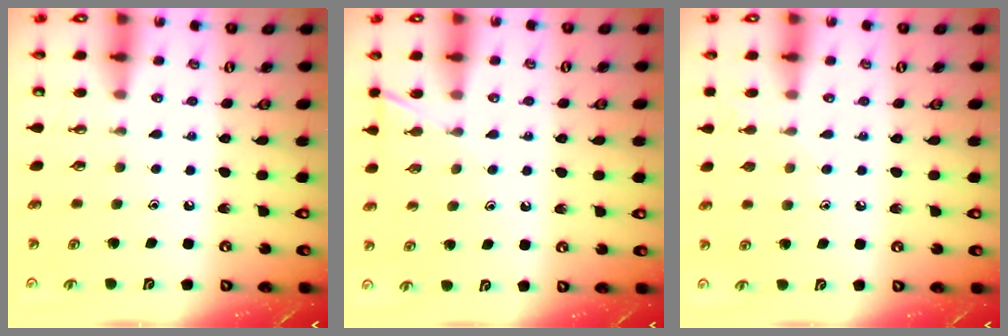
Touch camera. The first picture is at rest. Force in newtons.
{"total": 6.4, "press": 6.4, "slide": 0.3}
{"total": 4.7, "press": 4.7, "slide": 0.5}